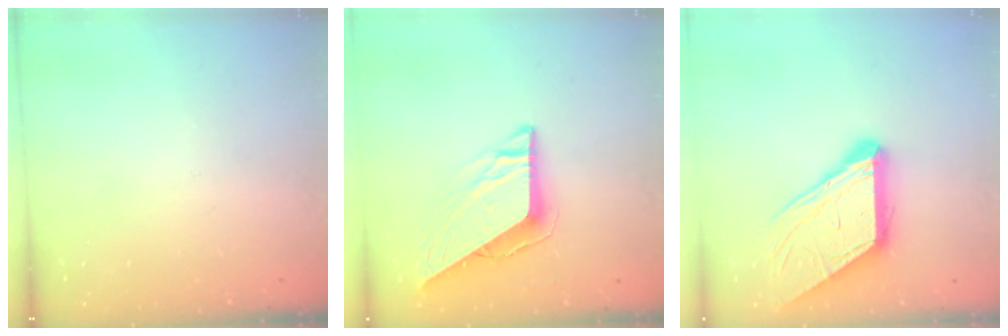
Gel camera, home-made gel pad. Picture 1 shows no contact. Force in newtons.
{"total": 9.8, "press": 9.7, "slide": 1.1}
{"total": 14.0, "press": 13.9, "slide": 1.9}